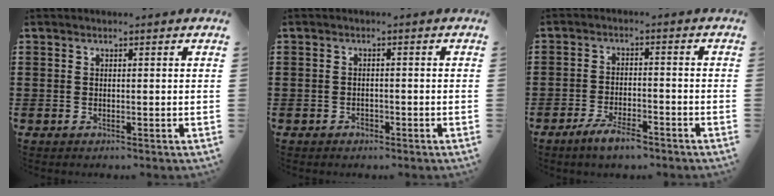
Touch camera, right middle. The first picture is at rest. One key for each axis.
{"total": 1.1, "fx": -0.9, "fy": 0.6, "fz": 0.3, "tx": -0.008, "ty": 0.001, "tz": -0.019}
{"total": 4.5, "fx": -3.5, "fy": 1.2, "fz": 2.6, "tx": -0.055, "ty": 0.002, "tz": -0.068}